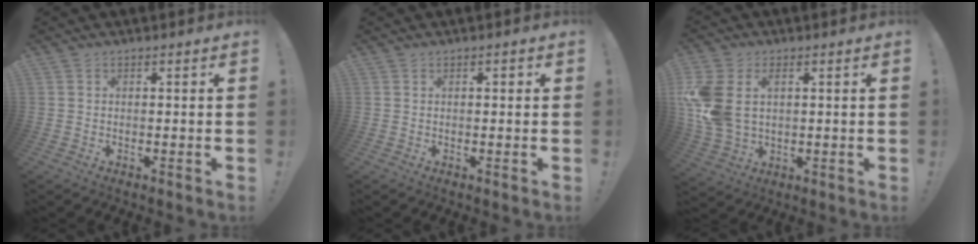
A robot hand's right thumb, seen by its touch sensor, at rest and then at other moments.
{"total": 0.6, "force": [-0.1, 0.5, 0.3], "torque": [0.001, 0.001, -0.005]}
{"total": 11.5, "force": [3.3, 7.9, 7.6], "torque": [-0.172, -0.010, 0.064]}